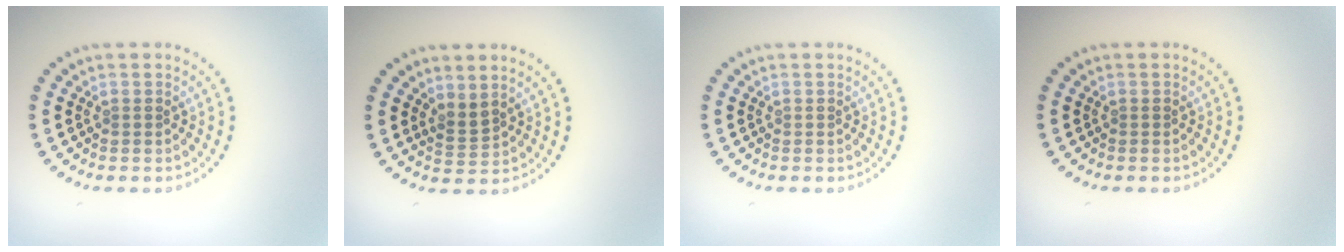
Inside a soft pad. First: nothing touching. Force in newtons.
{"total": 1.8, "press": 1.3, "slide": 1.3}
{"total": 0.0}
{"total": 0.0}